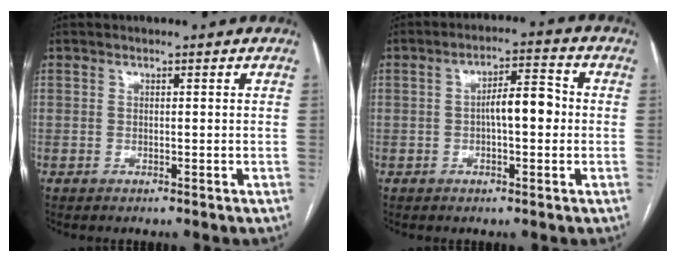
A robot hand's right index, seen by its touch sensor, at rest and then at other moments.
{"total": 5.8, "force": [-0.3, 1.9, 5.5], "torque": [-0.091, 0.022, -0.007]}